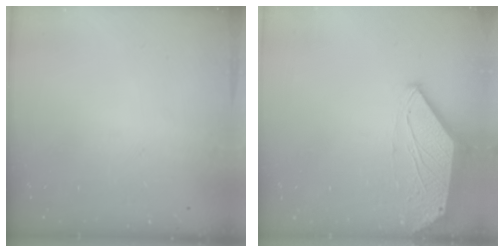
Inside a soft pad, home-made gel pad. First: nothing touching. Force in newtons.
{"total": 0.0}